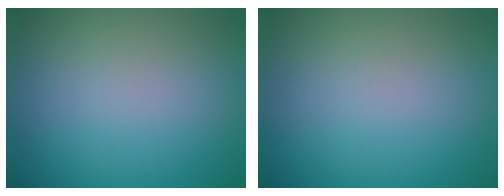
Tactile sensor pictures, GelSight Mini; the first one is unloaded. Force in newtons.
{"total": 0.0}